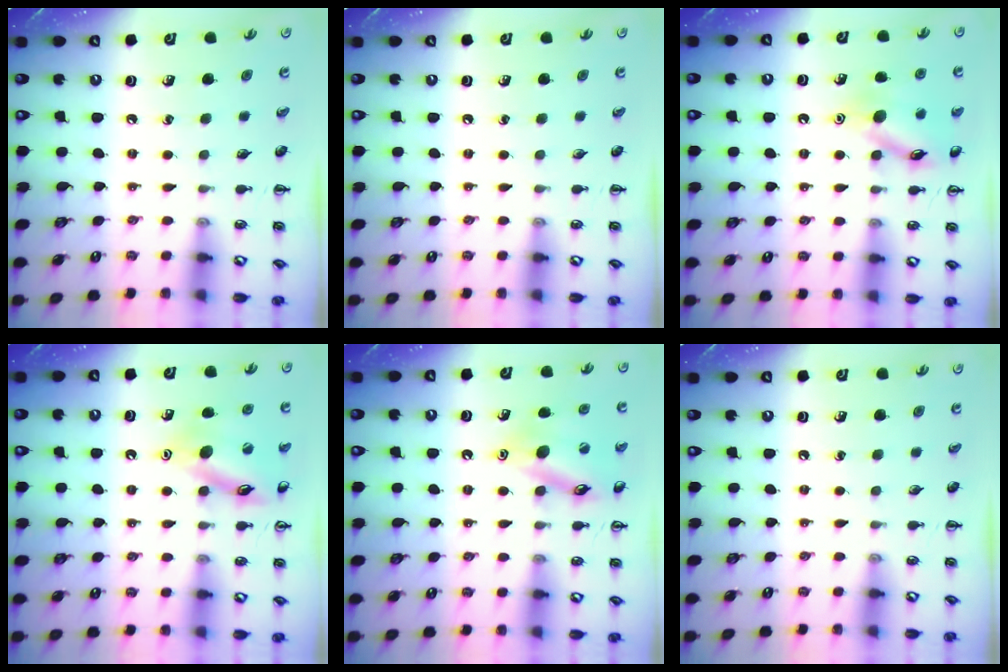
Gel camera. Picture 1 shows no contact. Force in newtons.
{"total": 0.0}
{"total": 12.7, "press": 12.7, "slide": 0.7}
{"total": 12.2, "press": 12.2, "slide": 0.9}
{"total": 13.8, "press": 13.8, "slide": 1.5}
{"total": 0.0}